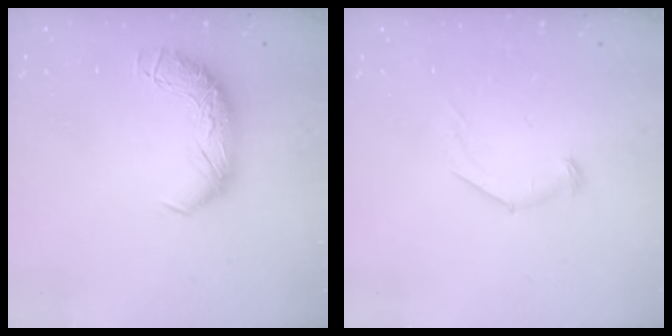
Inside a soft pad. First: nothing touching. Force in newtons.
{"total": 7.6, "press": 7.5, "slide": 0.8}